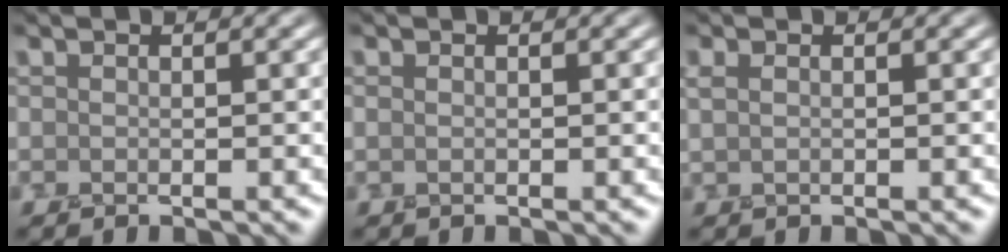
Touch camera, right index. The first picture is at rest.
{"total": 0.0}
{"total": 0.8, "force": [0.3, 0.5, 0.6], "torque": [-0.013, 0.001, 0.008]}